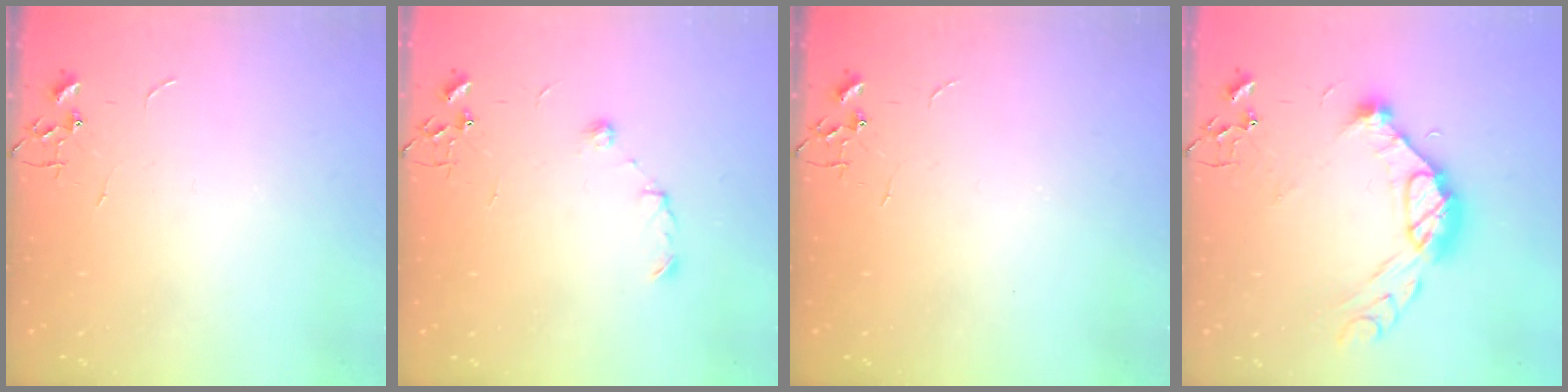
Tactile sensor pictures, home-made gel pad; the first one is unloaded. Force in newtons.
{"total": 6.4, "press": 6.3, "slide": 0.8}
{"total": 0.0}
{"total": 14.0, "press": 14.0, "slide": 1.2}